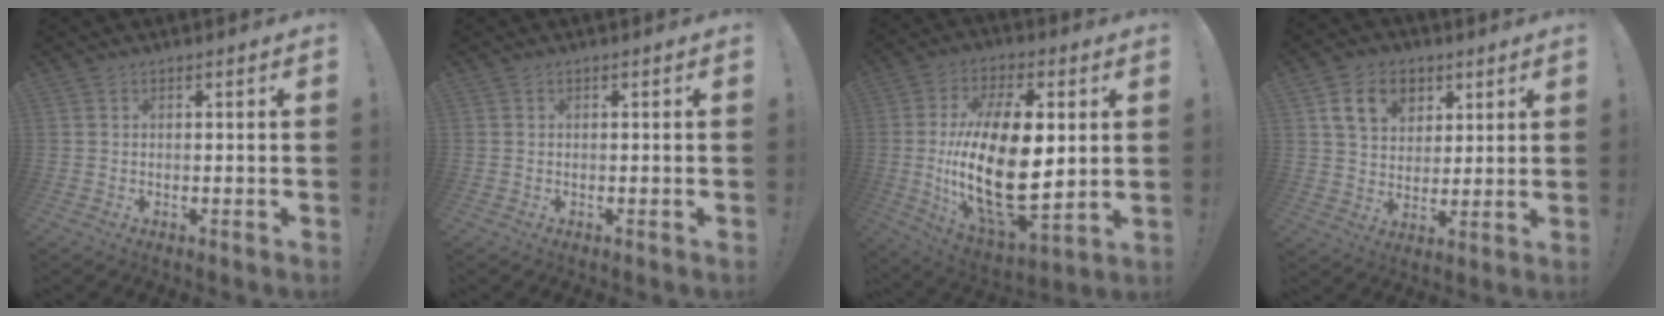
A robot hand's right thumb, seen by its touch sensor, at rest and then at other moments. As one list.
[{"total": 0.0}, {"total": 27.0, "force": [1.0, 13.0, 23.6], "torque": [-0.463, -0.018, 0.023]}, {"total": 12.1, "force": [5.5, 9.1, 5.7], "torque": [-0.086, -0.015, 0.107]}]